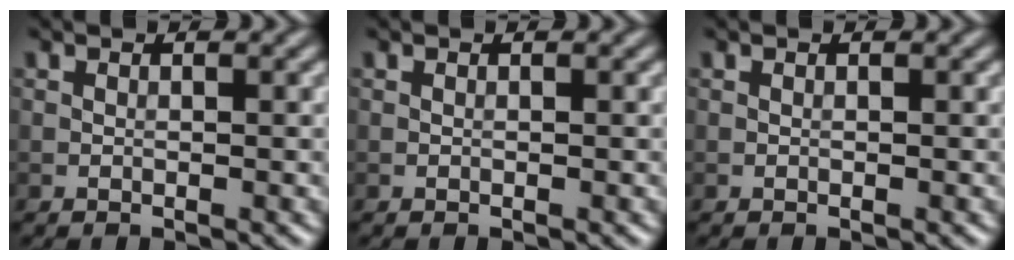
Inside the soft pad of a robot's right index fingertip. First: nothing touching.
{"total": 0.0}
{"total": 0.0}